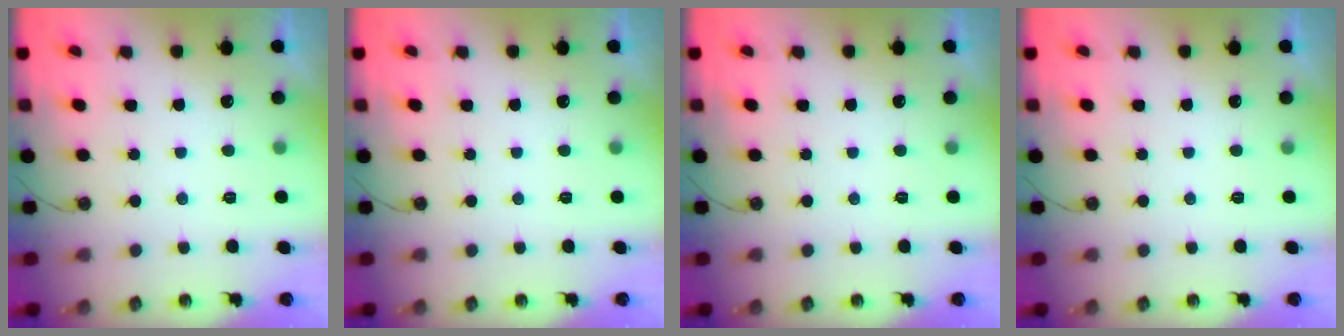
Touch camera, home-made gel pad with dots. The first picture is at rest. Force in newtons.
{"total": 0.0}
{"total": 0.0}
{"total": 0.0}